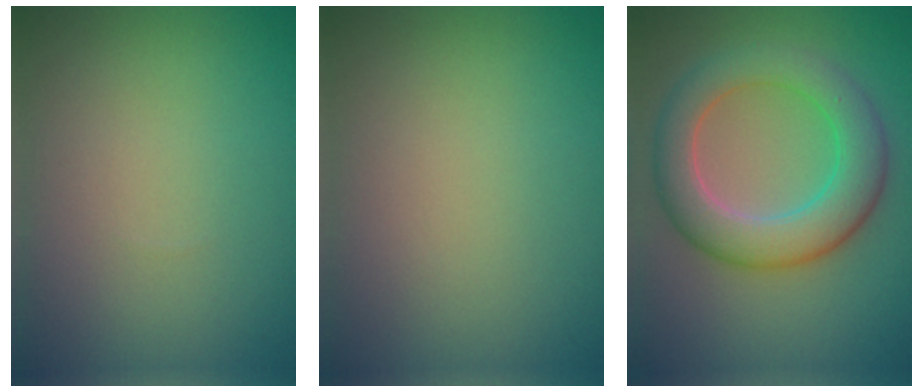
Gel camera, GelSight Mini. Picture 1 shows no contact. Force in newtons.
{"total": 0.0}
{"total": 6.4, "press": 6.4, "slide": 0.3}